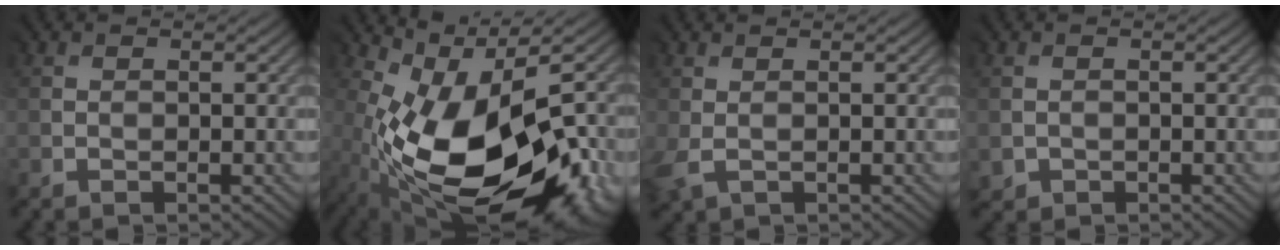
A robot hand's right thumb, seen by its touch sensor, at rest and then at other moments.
{"total": 16.8, "force": [-5.2, 8.1, 13.7], "torque": [-0.200, -0.011, -0.078]}
{"total": 1.2, "force": [0.5, 0.6, 0.9], "torque": [-0.031, 0.005, 0.006]}
{"total": 1.2, "force": [0.0, 0.9, -0.8], "torque": [0.019, -0.002, 0.000]}